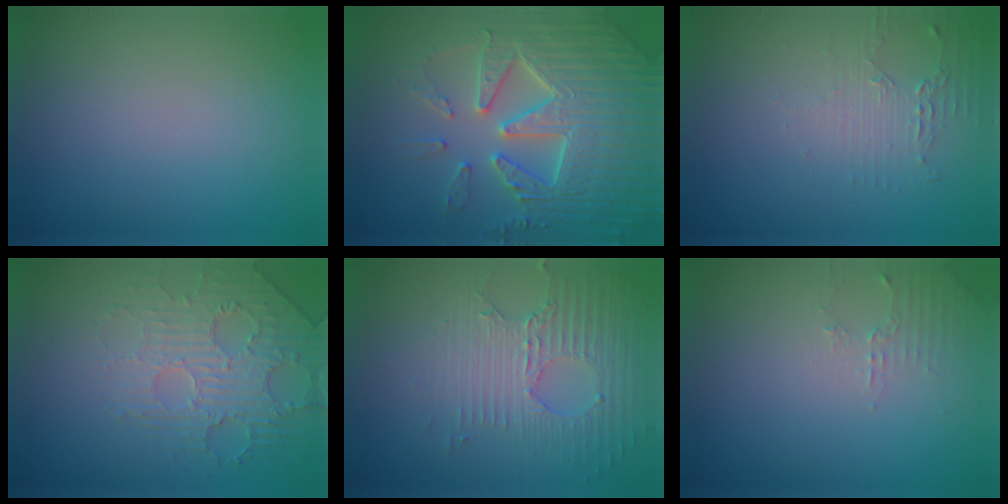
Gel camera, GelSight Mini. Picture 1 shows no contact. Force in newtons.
{"total": 7.6, "press": 7.5, "slide": 1.5}
{"total": 1.7, "press": 1.7, "slide": 0.3}
{"total": 2.9, "press": 2.4, "slide": 1.6}
{"total": 3.7, "press": 3.3, "slide": 1.7}
{"total": 1.4, "press": 1.4, "slide": 0.4}